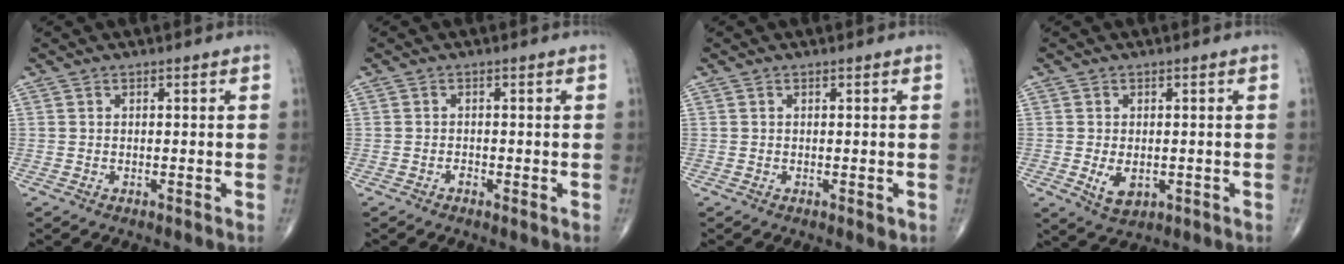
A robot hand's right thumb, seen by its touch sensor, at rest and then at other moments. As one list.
[{"total": 0.9, "force": [-0.5, 0.4, 0.7], "torque": [-0.009, 0.001, -0.012]}, {"total": 1.1, "force": [-0.2, 0.5, 1.0], "torque": [-0.008, -0.003, 0.000]}, {"total": 4.3, "force": [-0.9, 2.7, 3.3], "torque": [-0.047, -0.007, -0.005]}]